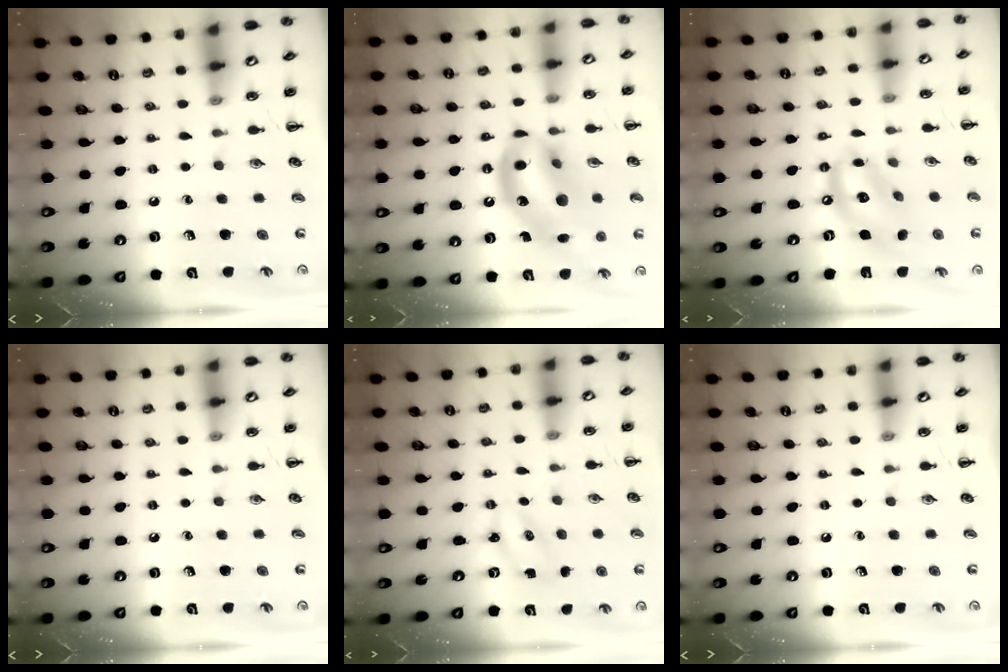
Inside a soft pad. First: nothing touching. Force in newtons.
{"total": 17.3, "press": 16.7, "slide": 4.4}
{"total": 12.5, "press": 12.2, "slide": 3.0}
{"total": 0.0}
{"total": 2.4, "press": 2.3, "slide": 0.6}
{"total": 0.0}